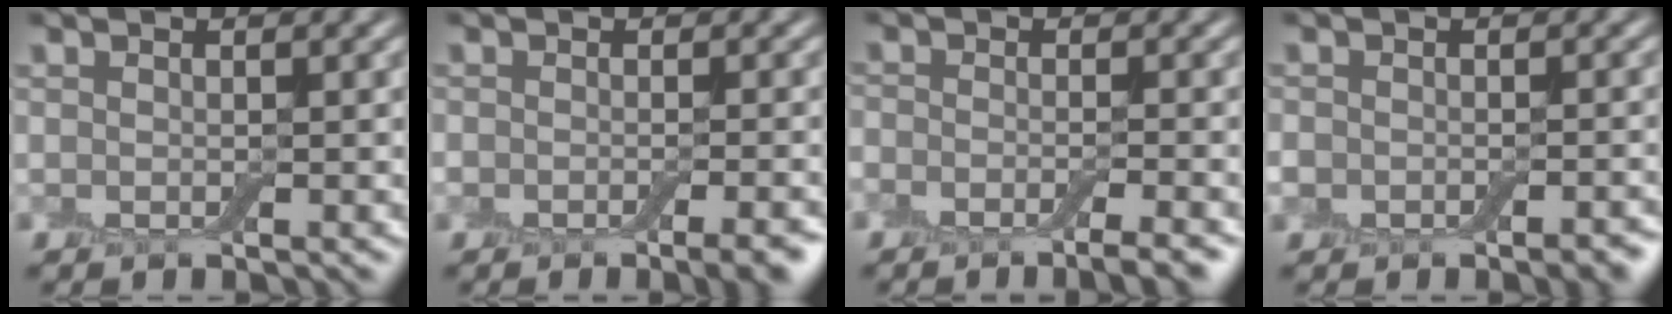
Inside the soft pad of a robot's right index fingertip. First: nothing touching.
{"total": 4.3, "force": [-2.8, 1.5, 3.0], "torque": [-0.029, -0.005, -0.028]}
{"total": 4.0, "force": [-2.8, 0.9, 2.6], "torque": [-0.035, 0.000, -0.045]}
{"total": 3.6, "force": [-2.1, 2.2, 1.8], "torque": [-0.022, 0.000, -0.032]}